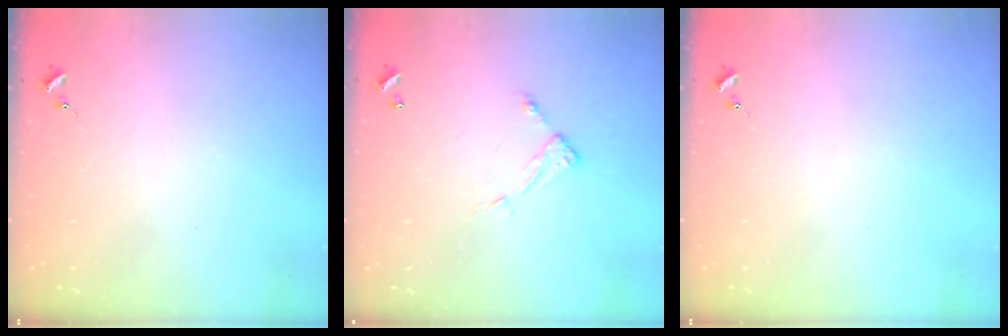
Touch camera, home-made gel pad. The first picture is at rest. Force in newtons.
{"total": 5.3, "press": 5.3, "slide": 0.4}
{"total": 0.0}